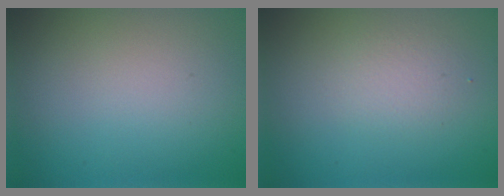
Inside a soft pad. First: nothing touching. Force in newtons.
{"total": 1.6, "press": 1.6, "slide": 0.3}